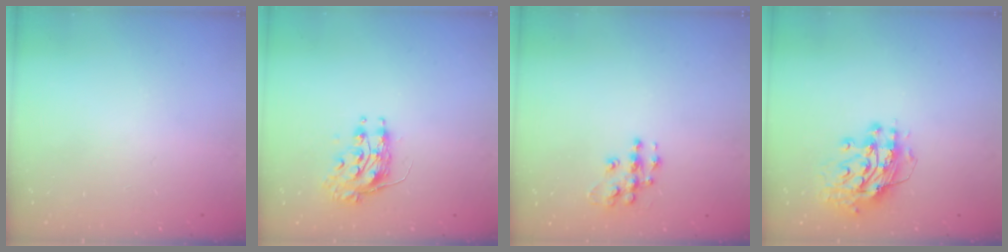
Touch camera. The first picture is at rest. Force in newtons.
{"total": 8.3, "press": 8.3, "slide": 0.2}
{"total": 9.4, "press": 9.4, "slide": 0.5}
{"total": 12.9, "press": 12.8, "slide": 1.2}